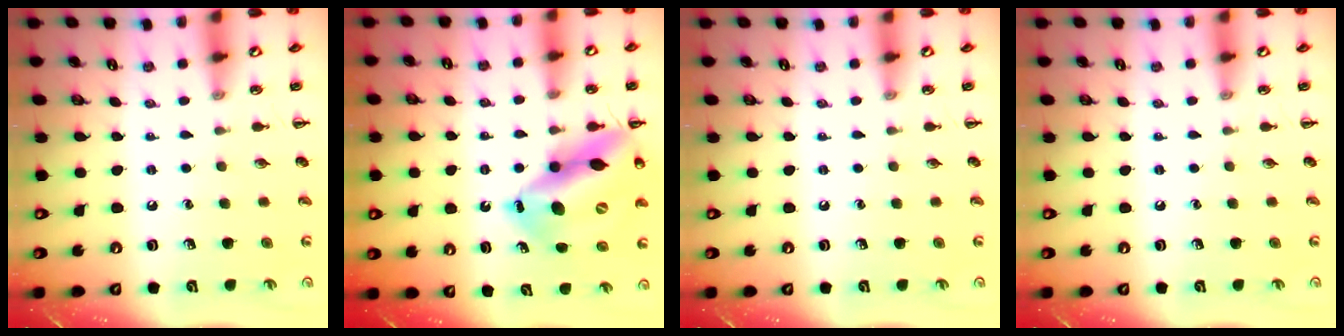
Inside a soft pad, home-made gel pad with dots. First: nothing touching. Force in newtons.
{"total": 17.5, "press": 16.7, "slide": 5.3}
{"total": 0.0}
{"total": 0.0}